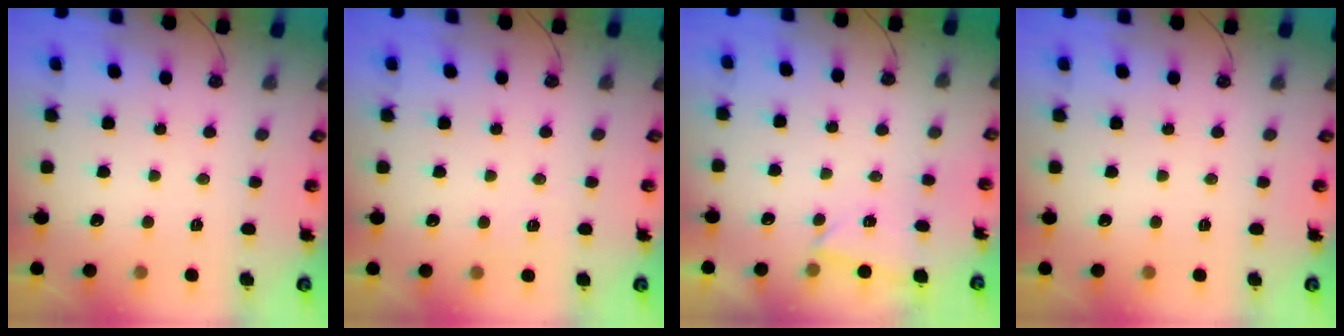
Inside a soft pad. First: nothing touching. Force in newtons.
{"total": 3.0, "press": 3.0, "slide": 0.7}
{"total": 2.5, "press": 1.9, "slide": 1.7}
{"total": 0.0}